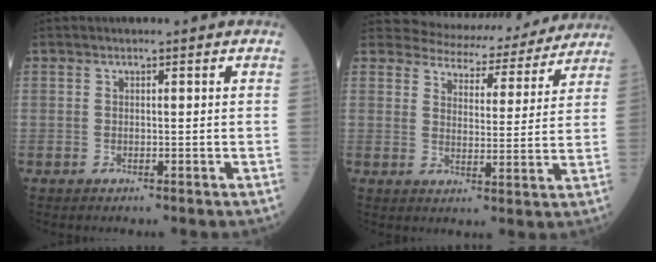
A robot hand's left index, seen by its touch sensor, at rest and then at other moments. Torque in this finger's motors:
{"motor_torque": [0.19, -1.95, -0.50, 0.03]}